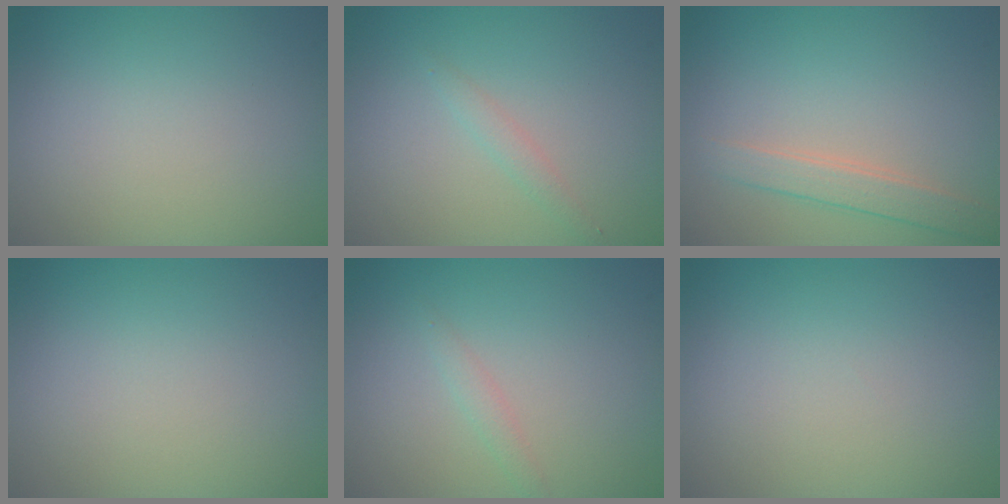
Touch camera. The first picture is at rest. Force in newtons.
{"total": 1.0, "press": 1.0, "slide": 0.0}
{"total": 2.2, "press": 2.2, "slide": 0.2}
{"total": 0.0}
{"total": 0.9, "press": 0.9, "slide": 0.0}
{"total": 0.0}